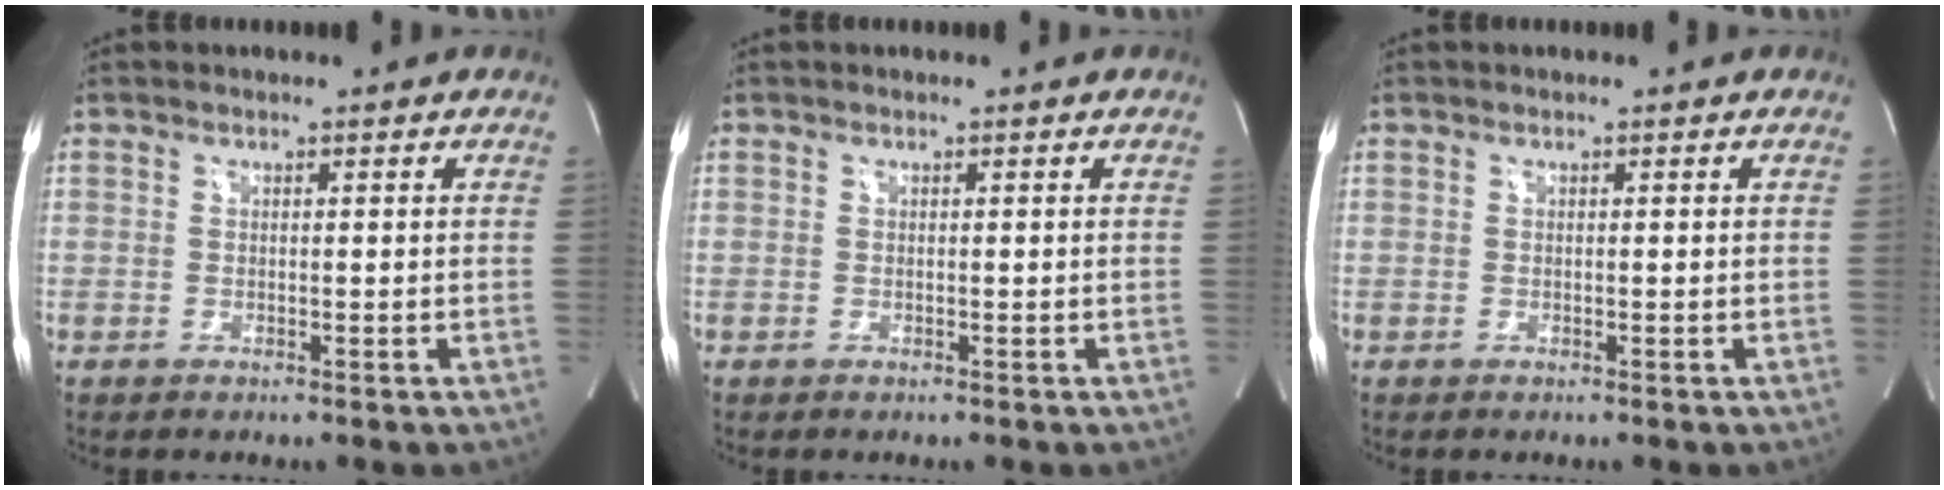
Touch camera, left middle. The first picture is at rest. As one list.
[{"total": 0.0}, {"total": 0.0}]